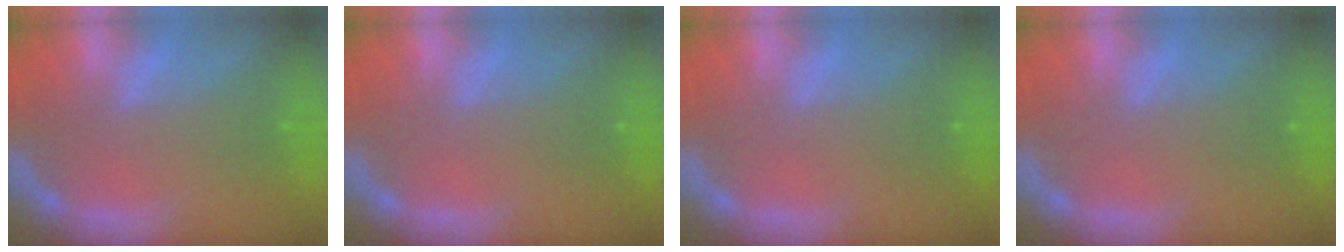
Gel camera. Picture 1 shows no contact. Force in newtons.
{"total": 0.0}
{"total": 0.0}
{"total": 0.0}